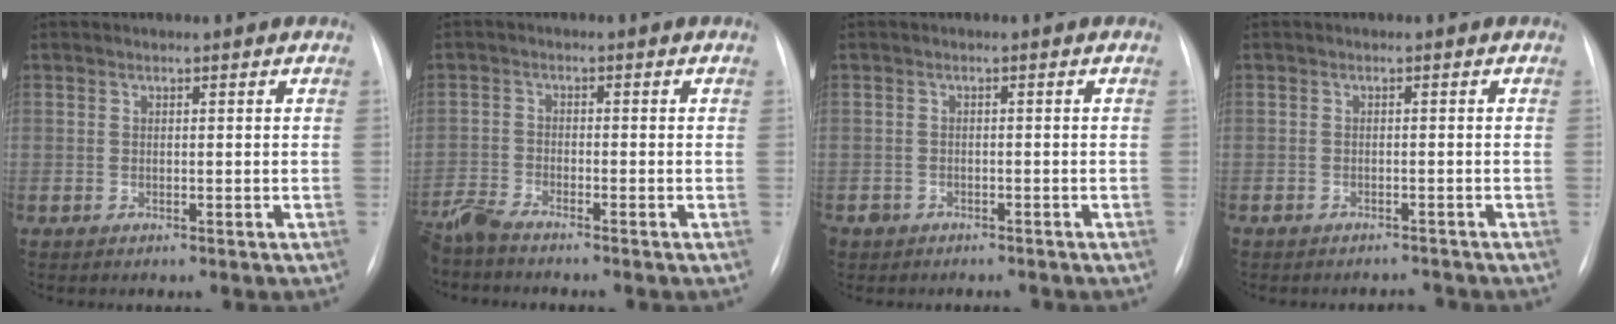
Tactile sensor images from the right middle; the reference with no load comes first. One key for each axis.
{"total": 4.5, "fx": -4.3, "fy": -0.1, "fz": 1.6, "tx": -0.033, "ty": -0.019, "tz": -0.087}
{"total": 2.9, "fx": -2.3, "fy": 1.8, "fz": 0.2, "tx": -0.009, "ty": 0.004, "tz": -0.034}
{"total": 2.1, "fx": -2.0, "fy": 0.7, "fz": -0.1, "tx": 0.004, "ty": -0.002, "tz": -0.029}